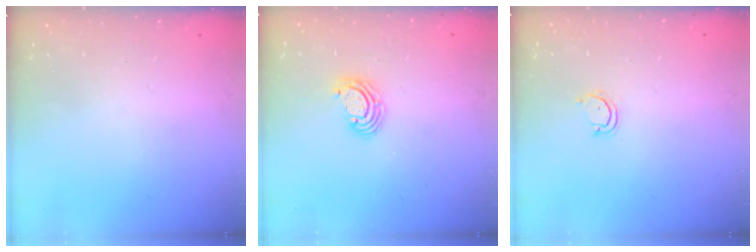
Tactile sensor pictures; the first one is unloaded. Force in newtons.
{"total": 4.0, "press": 3.9, "slide": 0.2}
{"total": 2.9, "press": 2.9, "slide": 0.3}